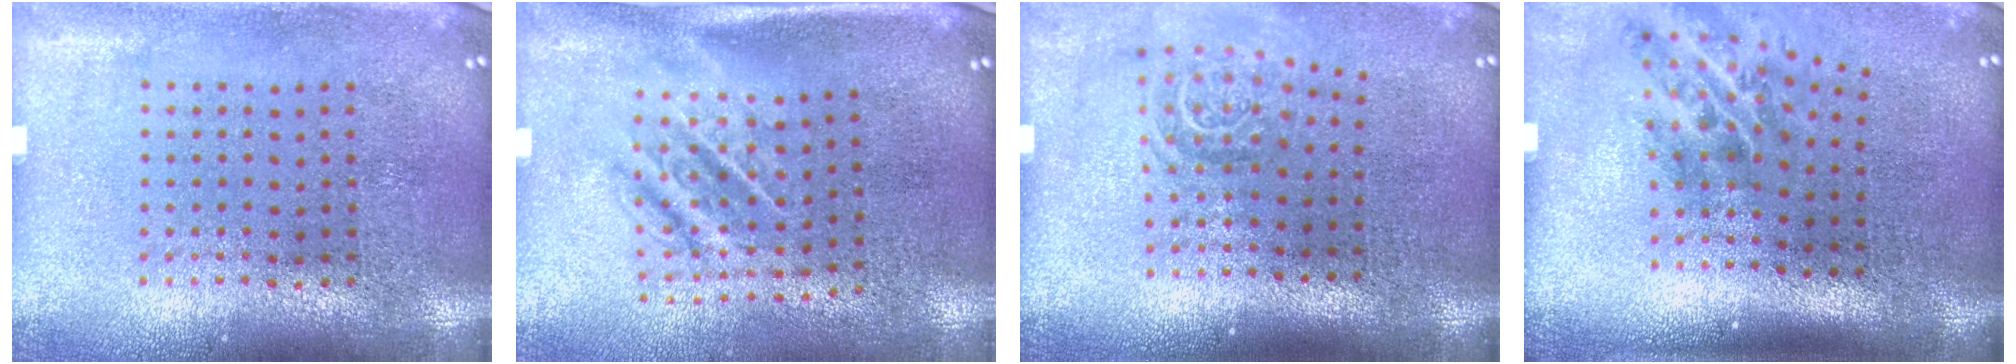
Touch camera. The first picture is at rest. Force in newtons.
{"total": 1.7, "press": 1.3, "slide": 1.1}
{"total": 1.6, "press": 1.1, "slide": 1.1}
{"total": 2.0, "press": 1.3, "slide": 1.6}